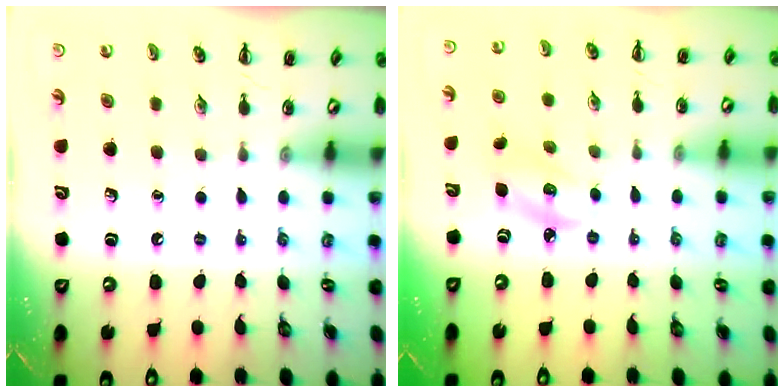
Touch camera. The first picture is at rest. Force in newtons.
{"total": 2.9, "press": 2.8, "slide": 0.6}